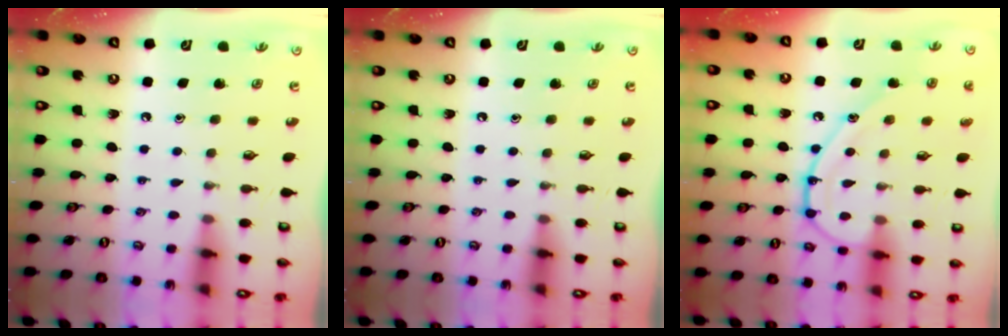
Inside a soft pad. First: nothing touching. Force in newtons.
{"total": 0.0}
{"total": 12.0, "press": 12.0, "slide": 0.7}